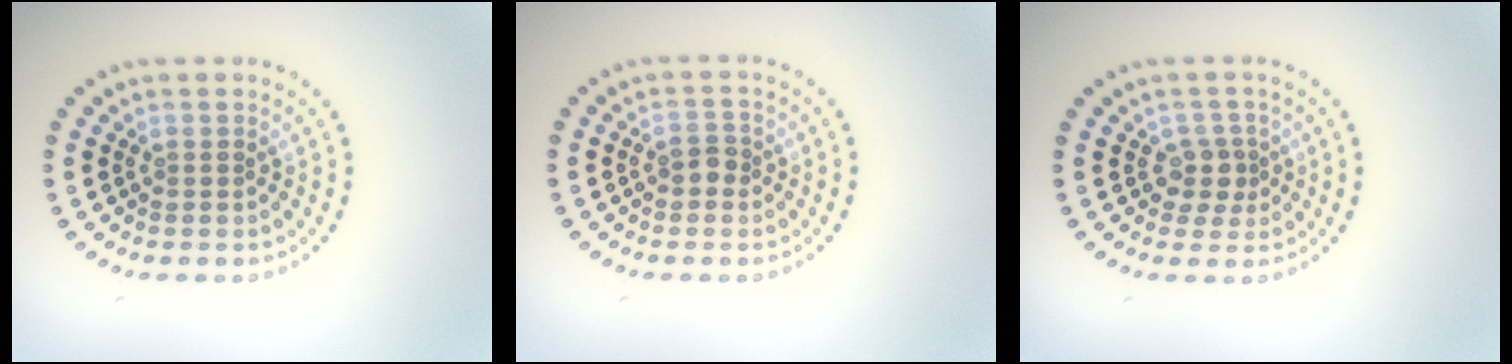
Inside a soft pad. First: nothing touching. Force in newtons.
{"total": 1.5, "press": 1.4, "slide": 0.3}
{"total": 2.1, "press": 1.6, "slide": 1.3}